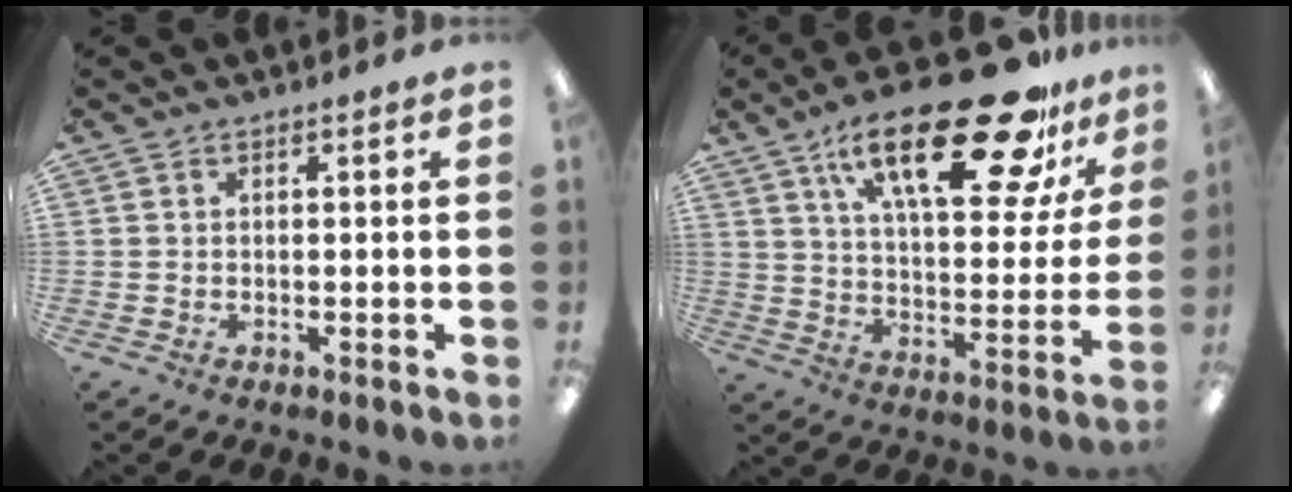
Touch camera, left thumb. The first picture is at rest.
{"total": 27.4, "force": [16.9, 9.8, 19.1], "torque": [-0.286, -0.094, 0.271]}